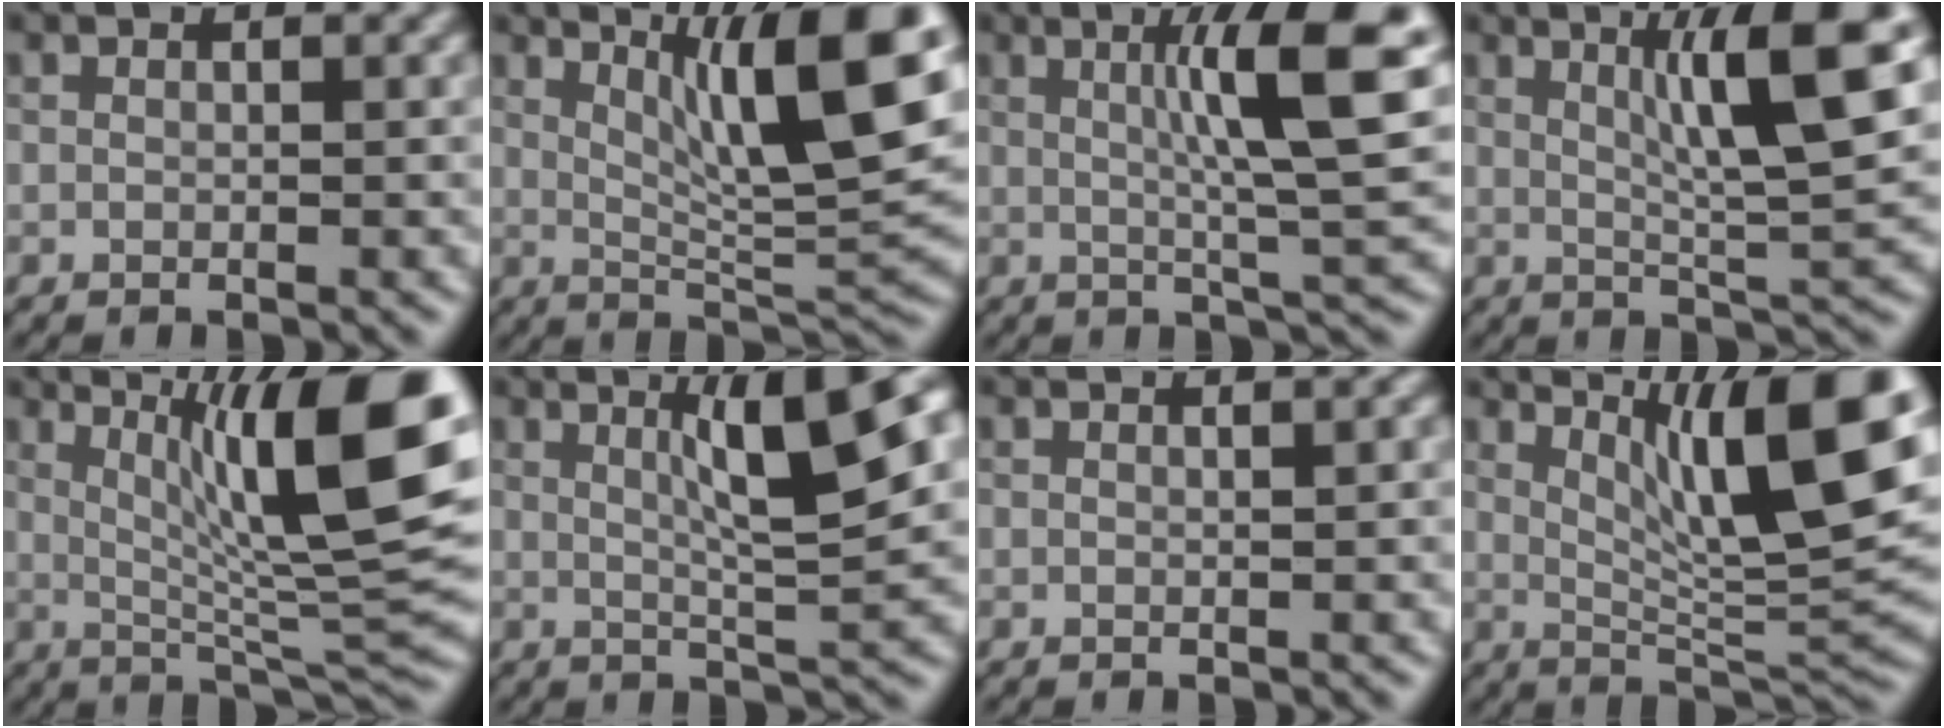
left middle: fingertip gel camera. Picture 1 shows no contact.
{"total": 11.3, "force": [4.3, 2.3, 10.2], "torque": [-0.144, 0.000, 0.074]}
{"total": 9.9, "force": [2.3, 1.6, 9.5], "torque": [-0.128, 0.010, 0.034]}
{"total": 8.9, "force": [2.9, 1.3, 8.4], "torque": [-0.117, 0.004, 0.049]}
{"total": 13.1, "force": [3.7, 2.5, 12.3], "torque": [-0.171, 0.006, 0.062]}
{"total": 8.3, "force": [2.5, 1.3, 7.8], "torque": [-0.107, 0.012, 0.041]}
{"total": 1.1, "force": [0.4, 0.3, 1.0], "torque": [-0.010, 0.003, 0.002]}
{"total": 12.4, "force": [4.7, 2.7, 11.1], "torque": [-0.156, 0.004, 0.081]}